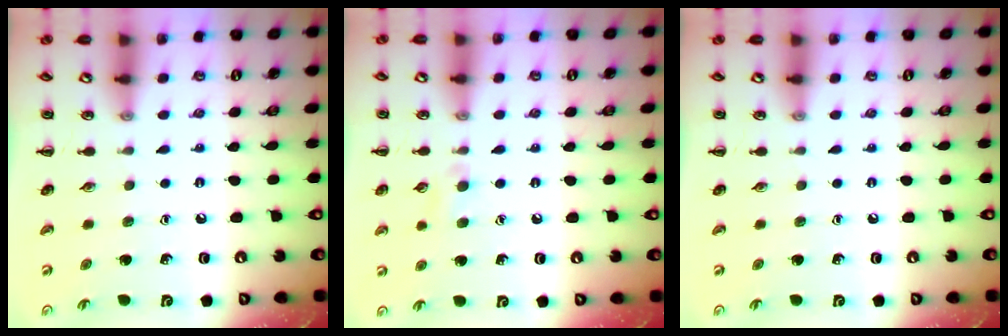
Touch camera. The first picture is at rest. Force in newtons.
{"total": 5.5, "press": 5.2, "slide": 1.8}
{"total": 0.0}